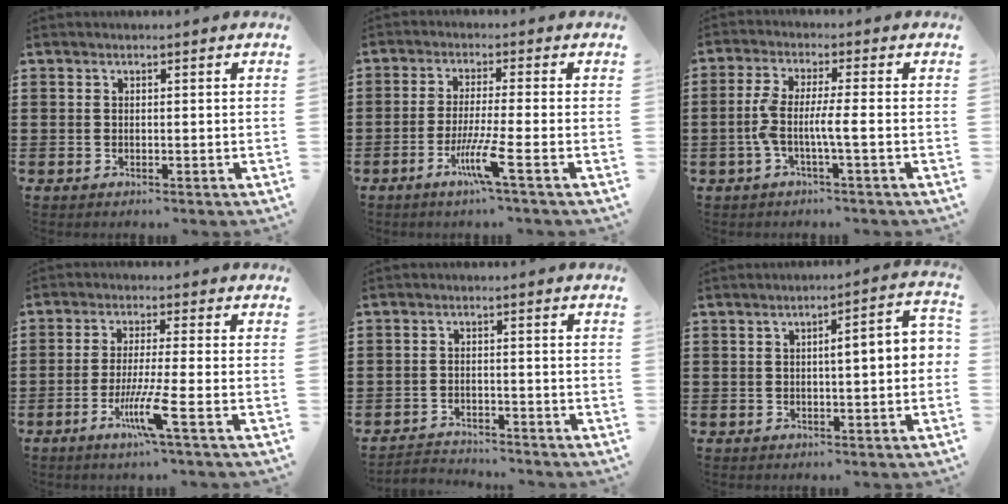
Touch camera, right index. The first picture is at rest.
{"total": 6.7, "force": [-3.2, -0.4, 5.9], "torque": [-0.115, -0.017, -0.060]}
{"total": 4.0, "force": [-1.1, 0.0, 3.8], "torque": [-0.093, -0.012, -0.031]}
{"total": 7.2, "force": [-3.2, -0.1, 6.5], "torque": [-0.125, -0.017, -0.059]}
{"total": 2.5, "force": [-2.4, 0.3, -0.2], "torque": [-0.007, 0.001, -0.055]}
{"total": 3.7, "force": [-0.2, 0.4, 3.7], "torque": [-0.065, 0.001, -0.008]}